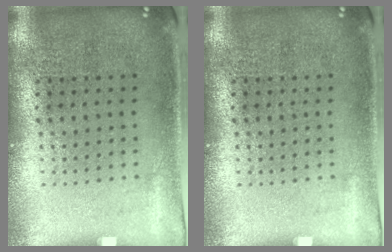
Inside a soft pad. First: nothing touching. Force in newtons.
{"total": 0.0}